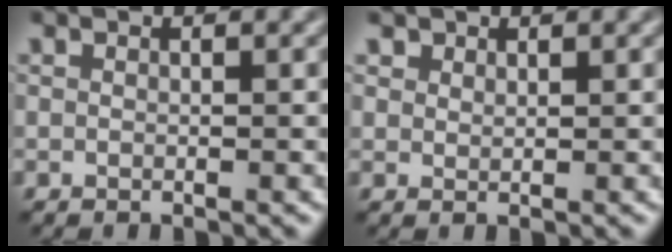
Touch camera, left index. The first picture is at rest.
{"total": 1.2, "force": [0.9, 0.7, 0.1], "torque": [-0.008, -0.006, 0.022]}